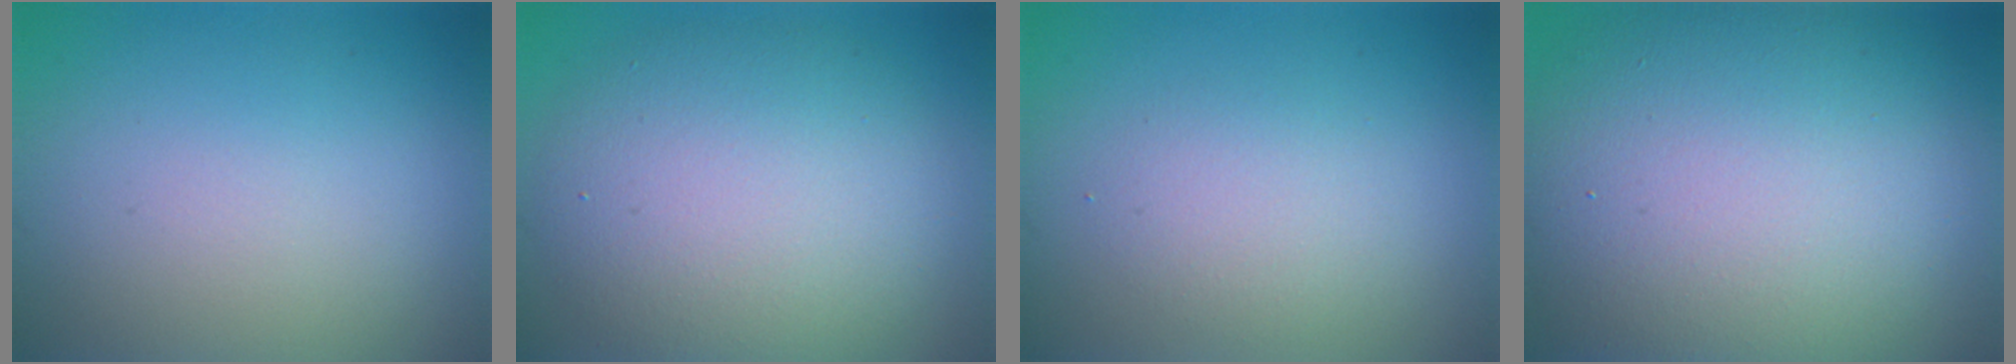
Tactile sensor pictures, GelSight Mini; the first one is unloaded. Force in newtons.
{"total": 8.5, "press": 8.4, "slide": 0.6}
{"total": 2.1, "press": 2.1, "slide": 0.2}
{"total": 15.9, "press": 15.8, "slide": 1.3}